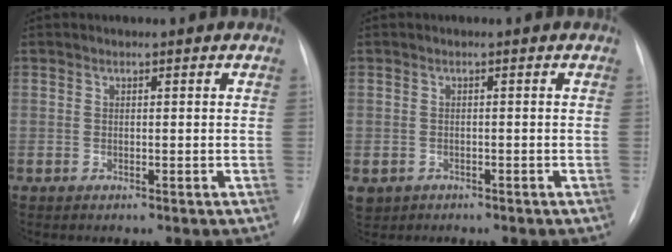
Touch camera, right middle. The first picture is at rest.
{"total": 3.5, "force": [-2.1, 2.8, 0.6], "torque": [-0.011, -0.001, -0.032]}